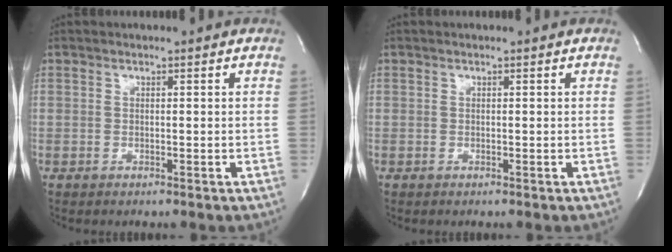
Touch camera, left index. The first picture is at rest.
{"total": 0.0}